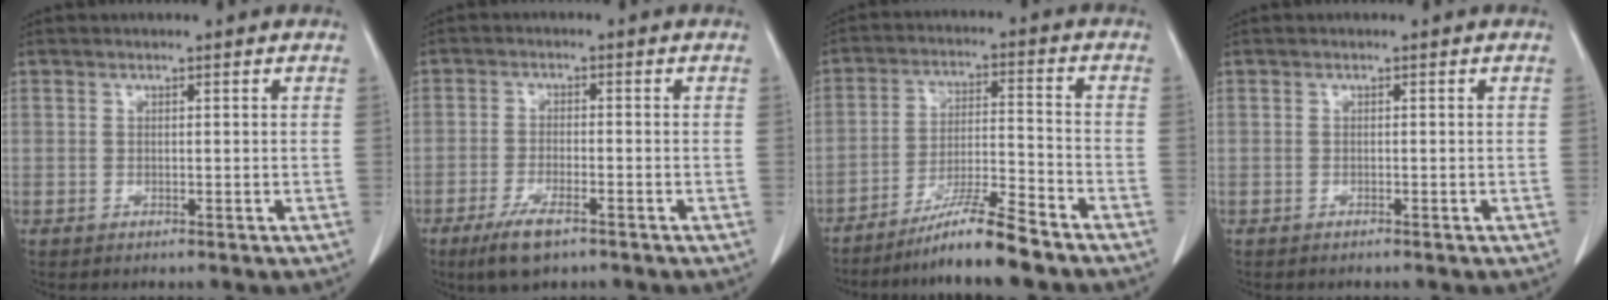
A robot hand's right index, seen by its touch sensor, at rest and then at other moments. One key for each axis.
{"total": 6.0, "fx": -3.9, "fy": 1.4, "fz": 4.3, "tx": -0.092, "ty": -0.013, "tz": -0.067}
{"total": 9.3, "fx": -7.6, "fy": -0.8, "fz": 5.2, "tx": -0.091, "ty": -0.017, "tz": -0.138}
{"total": 0.5, "fx": -0.5, "fy": 0.0, "fz": 0.2, "tx": -0.009, "ty": -0.003, "tz": -0.009}